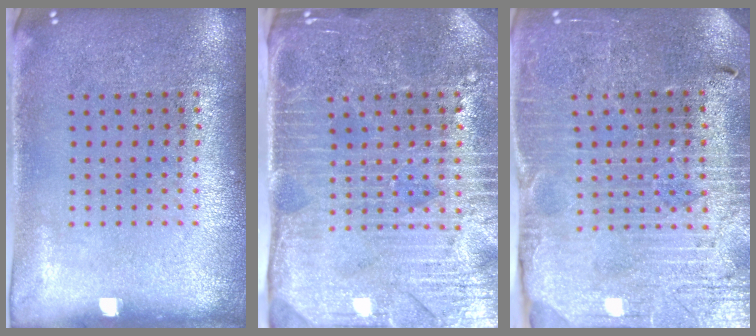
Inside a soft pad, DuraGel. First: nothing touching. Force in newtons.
{"total": 4.3, "press": 3.8, "slide": 2.0}
{"total": 3.8, "press": 3.7, "slide": 0.9}